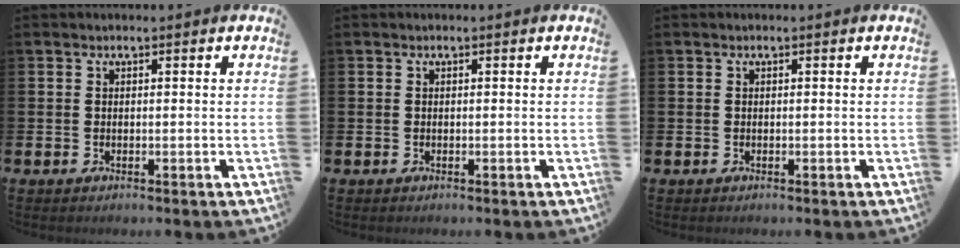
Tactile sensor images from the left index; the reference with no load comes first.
{"total": 0.0}
{"total": 0.0}